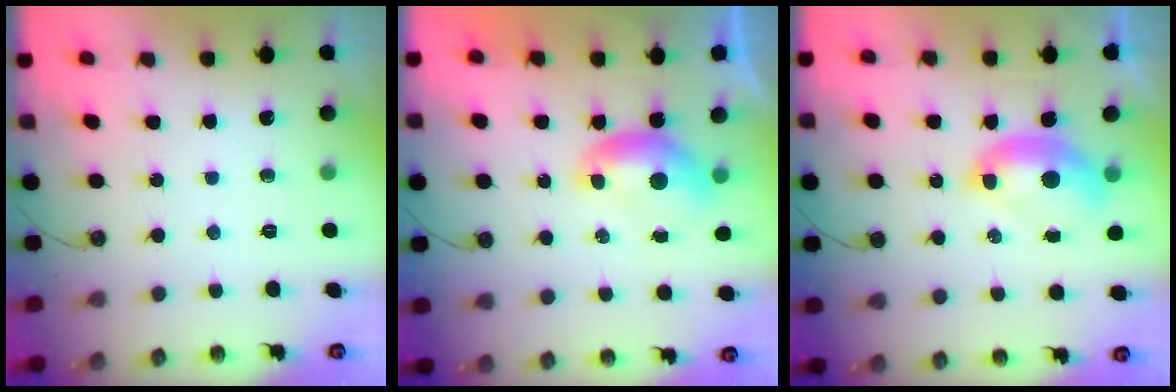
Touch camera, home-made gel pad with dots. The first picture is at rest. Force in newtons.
{"total": 0.0}
{"total": 2.6, "press": 2.6, "slide": 0.5}